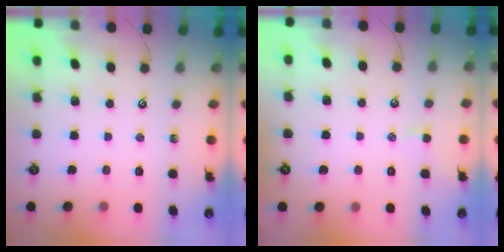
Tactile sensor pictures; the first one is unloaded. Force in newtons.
{"total": 1.2, "press": 1.2, "slide": 0.4}